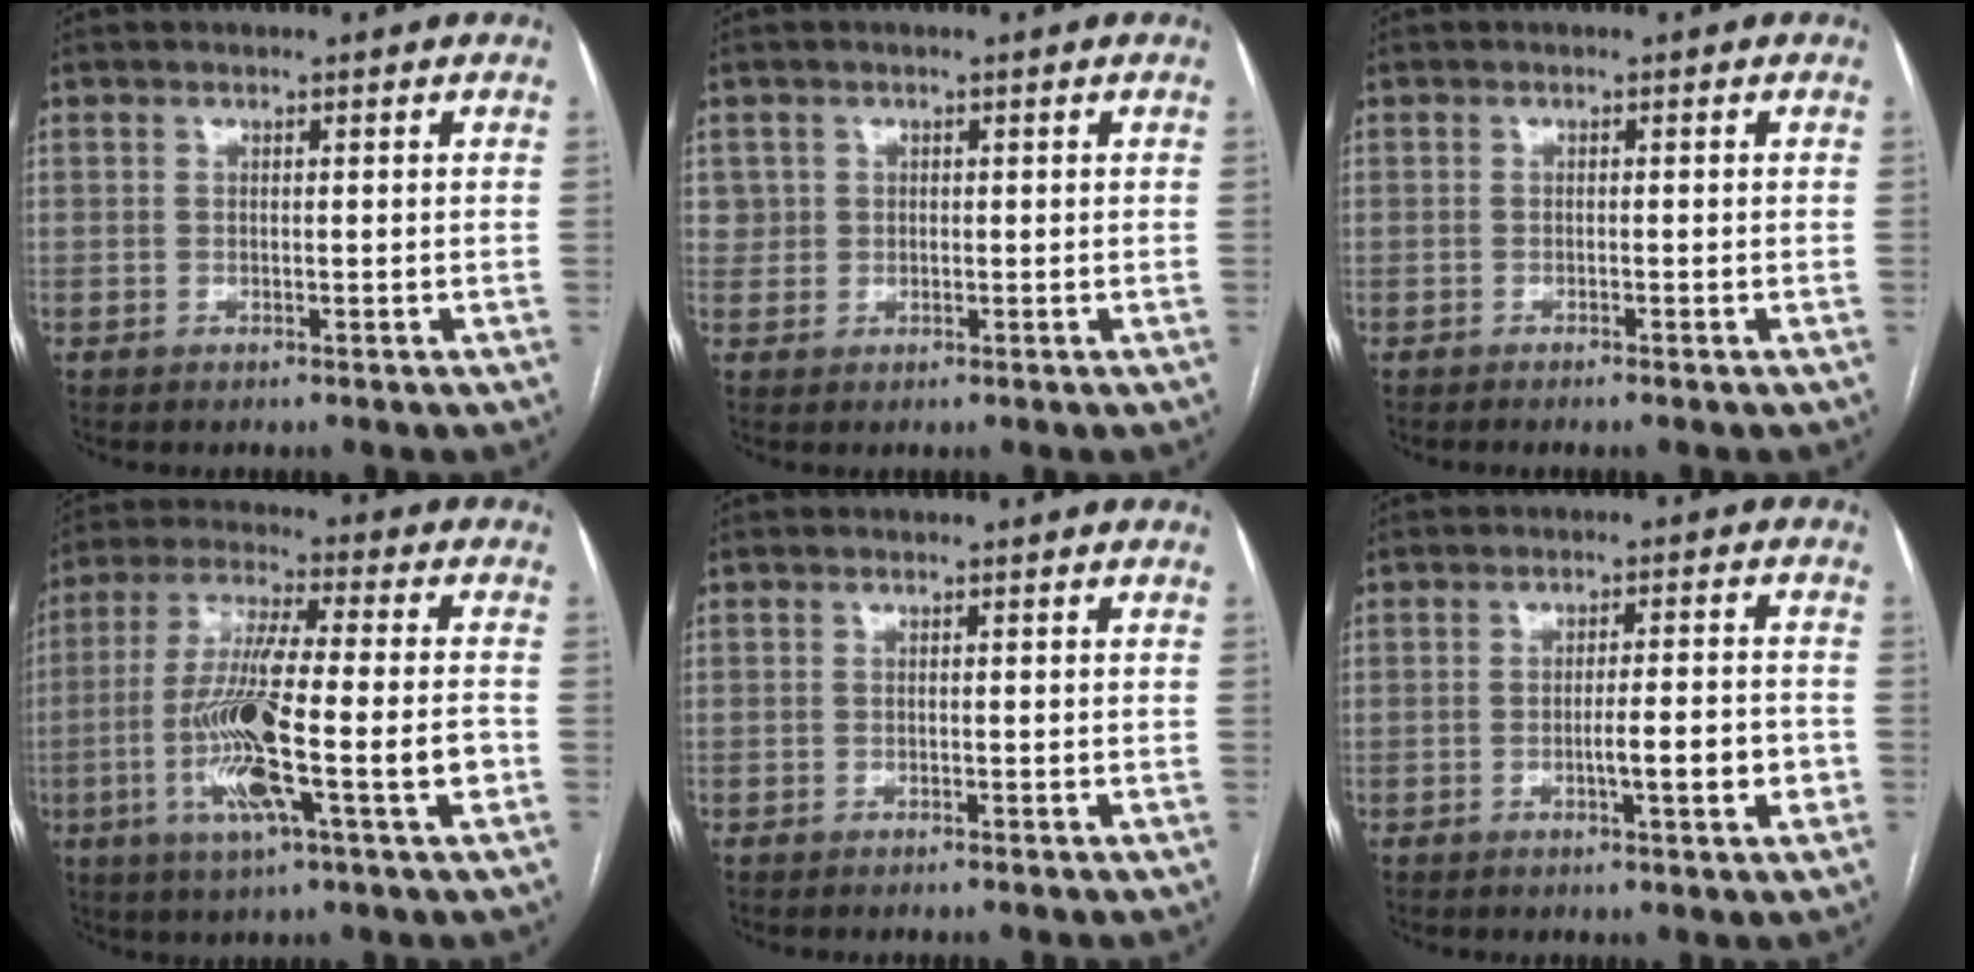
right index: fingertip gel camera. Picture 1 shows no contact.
{"total": 2.1, "force": [0.7, 2.0, -0.1], "torque": [0.017, 0.006, 0.008]}
{"total": 1.4, "force": [-1.2, -0.3, 0.7], "torque": [-0.011, 0.002, -0.017]}
{"total": 16.1, "force": [-4.2, 1.0, 15.5], "torque": [-0.295, -0.006, -0.075]}
{"total": 0.9, "force": [-0.8, 0.0, 0.4], "torque": [-0.007, -0.001, -0.012]}
{"total": 6.1, "force": [-1.8, 0.6, 5.8], "torque": [-0.088, 0.002, -0.023]}